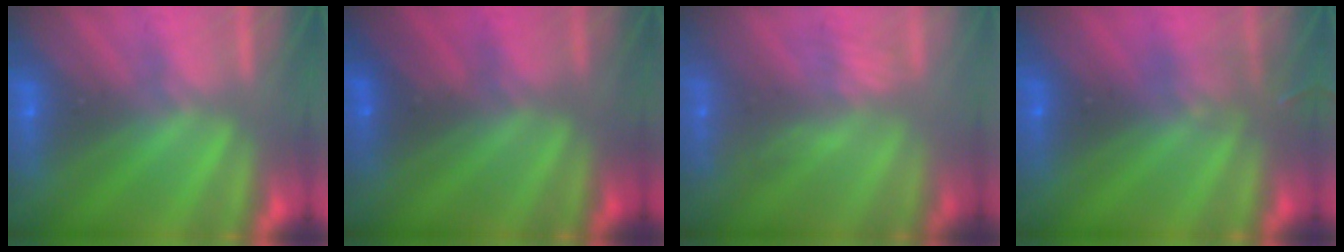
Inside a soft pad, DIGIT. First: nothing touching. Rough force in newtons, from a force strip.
{"total": 1.9}
{"total": 3.7}
{"total": 2.7}